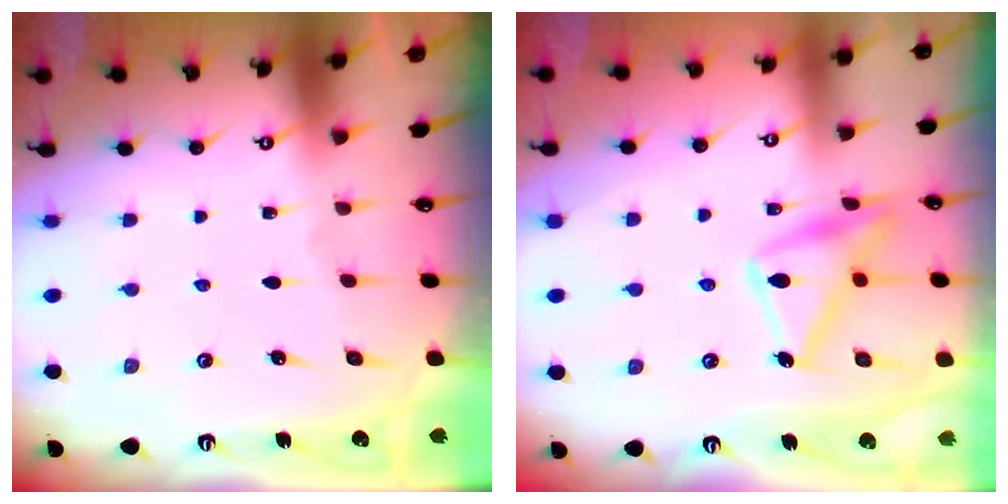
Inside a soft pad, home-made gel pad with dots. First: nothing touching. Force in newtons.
{"total": 17.4, "press": 17.4, "slide": 0.9}